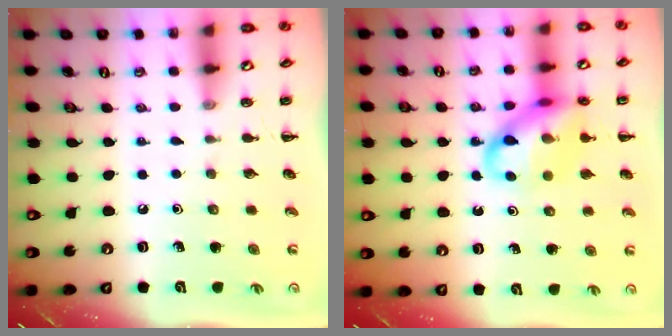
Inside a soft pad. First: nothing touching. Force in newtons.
{"total": 15.0, "press": 14.7, "slide": 2.8}